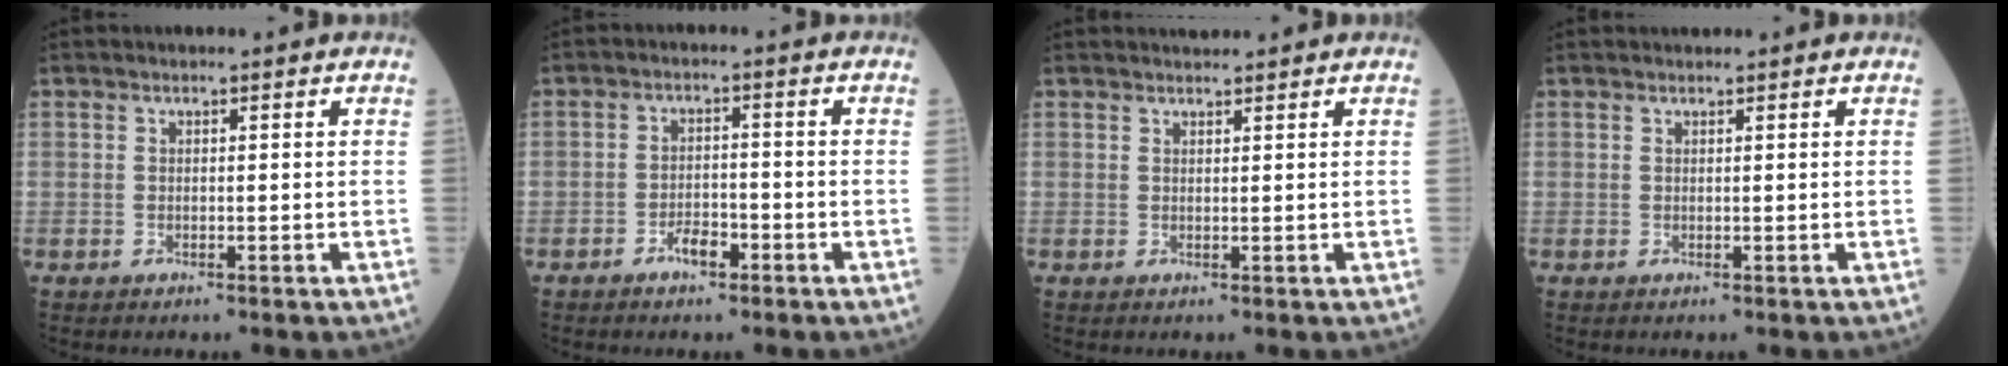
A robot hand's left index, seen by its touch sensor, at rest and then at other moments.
{"total": 3.2, "force": [-2.1, 1.3, 2.1], "torque": [-0.038, 0.005, -0.039]}
{"total": 1.9, "force": [1.9, 0.0, 0.3], "torque": [-0.005, 0.017, 0.035]}
{"total": 0.9, "force": [0.9, 0.0, 0.2], "torque": [-0.006, 0.015, 0.019]}